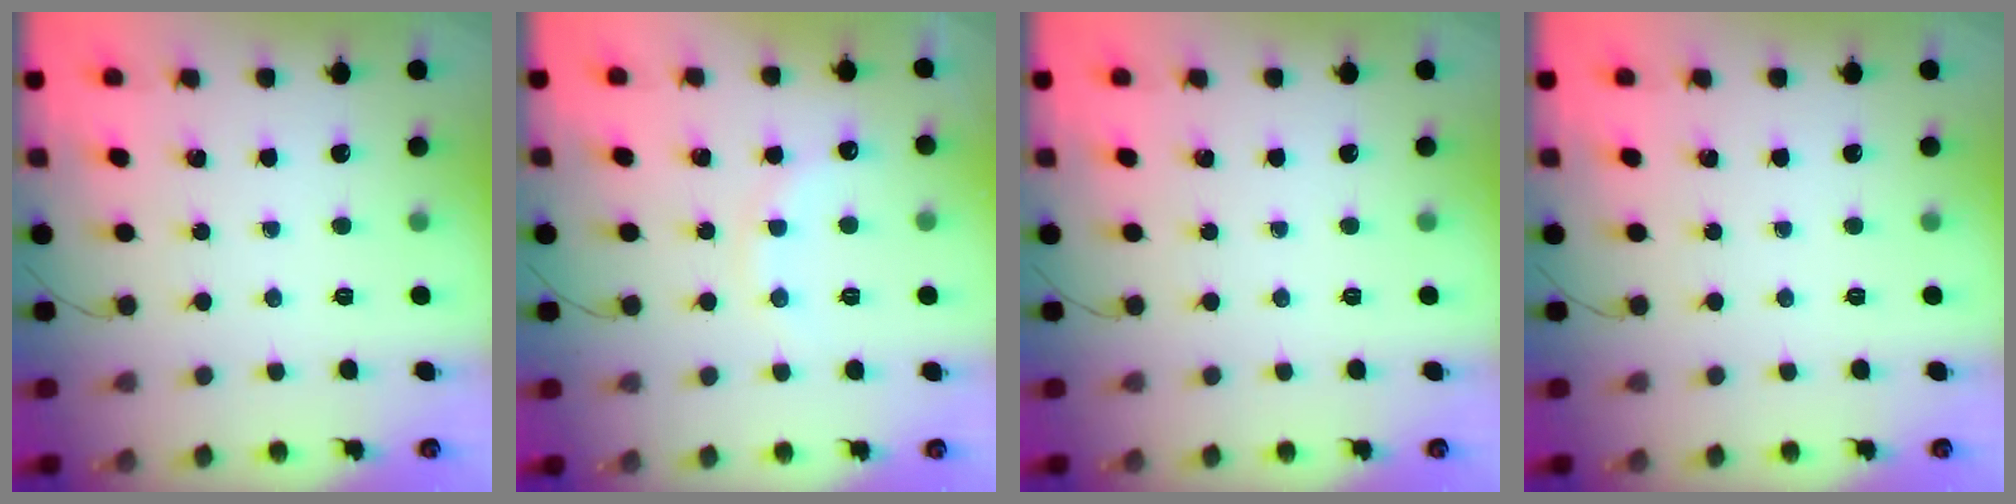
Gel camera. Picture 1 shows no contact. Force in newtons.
{"total": 8.0, "press": 7.8, "slide": 1.3}
{"total": 0.0}
{"total": 0.0}